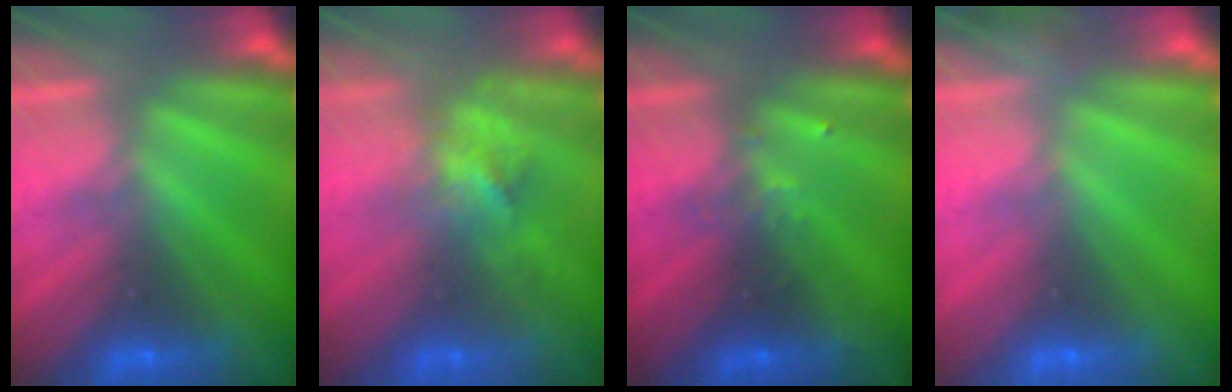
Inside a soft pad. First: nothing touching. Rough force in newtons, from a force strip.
{"total": 2.9}
{"total": 2.4}
{"total": 2.8}